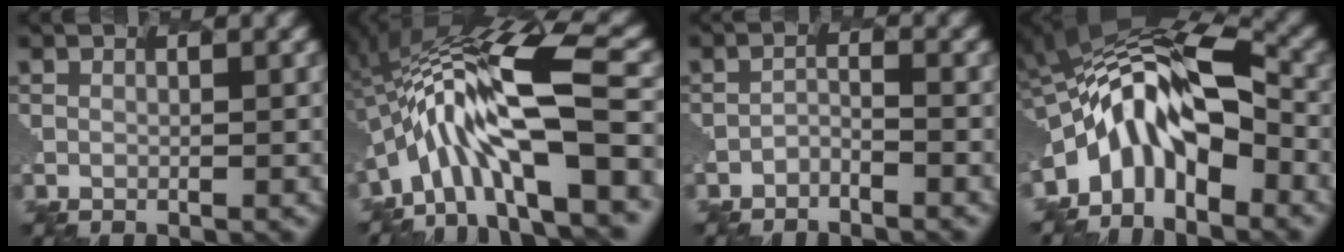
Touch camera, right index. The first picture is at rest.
{"total": 12.7, "force": [-2.2, 4.0, 11.9], "torque": [-0.224, 0.028, -0.037]}
{"total": 2.0, "force": [-1.8, -0.5, -0.9], "torque": [-0.013, 0.000, -0.031]}
{"total": 8.0, "force": [-4.4, 3.5, 5.7], "torque": [-0.119, 0.014, -0.089]}